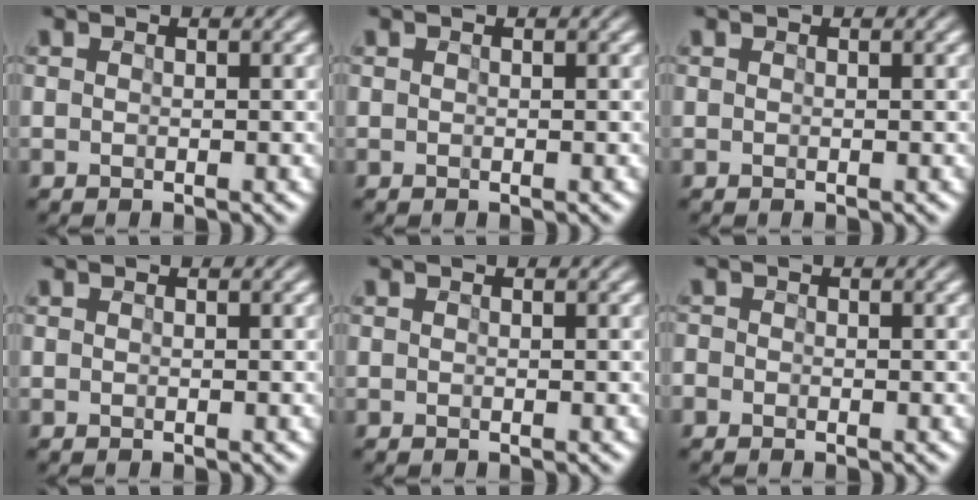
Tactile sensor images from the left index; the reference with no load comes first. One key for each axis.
{"total": 0.0}
{"total": 0.0}
{"total": 0.0}
{"total": 0.0}
{"total": 1.7, "fx": -1.1, "fy": 1.2, "fz": 0.3, "tx": -0.006, "ty": 0.009, "tz": -0.030}